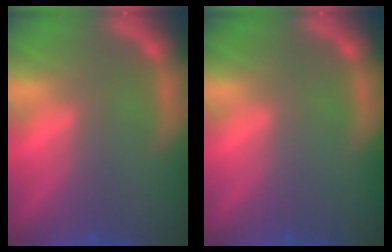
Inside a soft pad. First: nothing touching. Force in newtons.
{"total": 0.0}